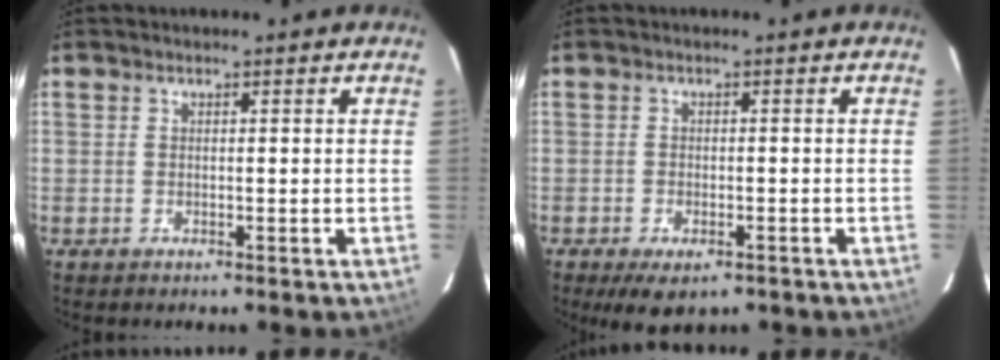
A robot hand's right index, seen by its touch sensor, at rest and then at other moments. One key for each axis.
{"total": 6.2, "fx": -4.1, "fy": 2.8, "fz": 3.8, "tx": -0.081, "ty": -0.020, "tz": -0.062}